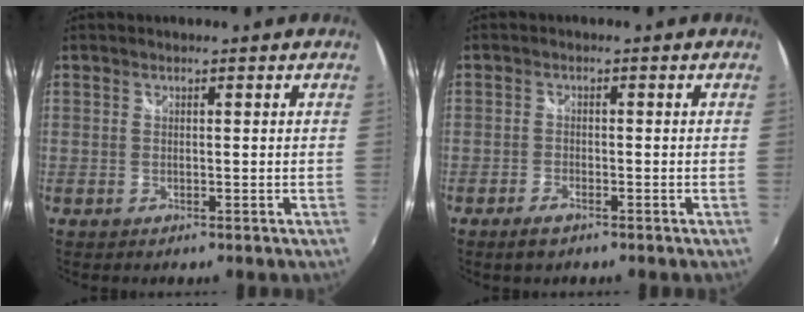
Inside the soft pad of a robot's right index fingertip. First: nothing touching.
{"total": 2.6, "force": [-2.0, 1.0, 1.4], "torque": [-0.035, -0.005, -0.039]}